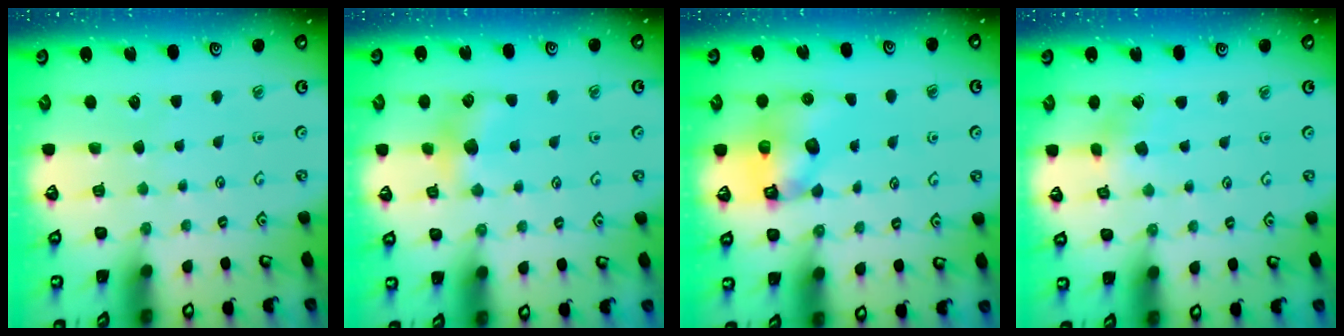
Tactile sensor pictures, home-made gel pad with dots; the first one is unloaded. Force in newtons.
{"total": 7.9, "press": 7.9, "slide": 0.8}
{"total": 8.9, "press": 8.8, "slide": 1.4}
{"total": 3.1, "press": 3.1, "slide": 0.3}